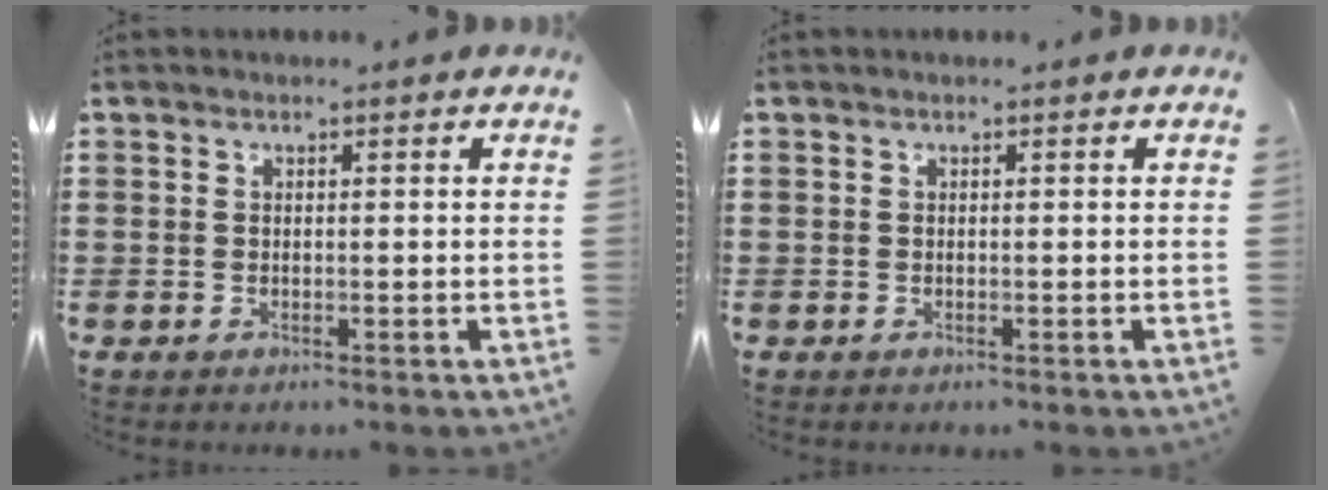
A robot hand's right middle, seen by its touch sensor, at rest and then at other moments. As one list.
[{"total": 0.0}]